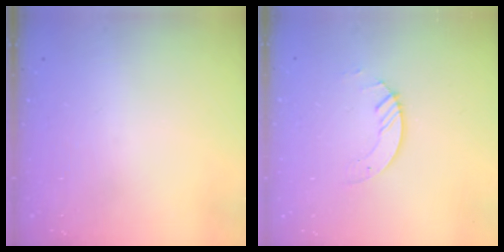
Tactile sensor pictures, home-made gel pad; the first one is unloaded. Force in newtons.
{"total": 2.6, "press": 2.6, "slide": 0.3}